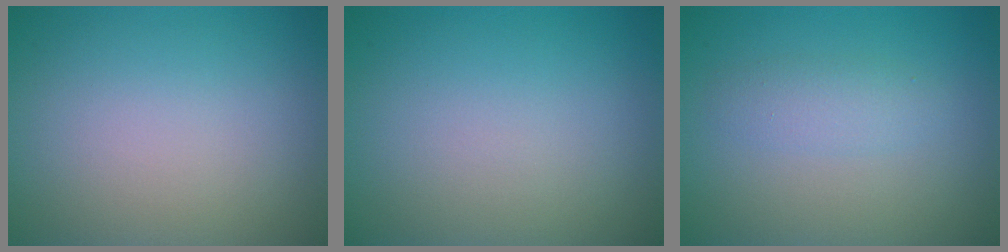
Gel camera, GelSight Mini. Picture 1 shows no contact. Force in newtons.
{"total": 0.0}
{"total": 1.9, "press": 1.9, "slide": 0.0}